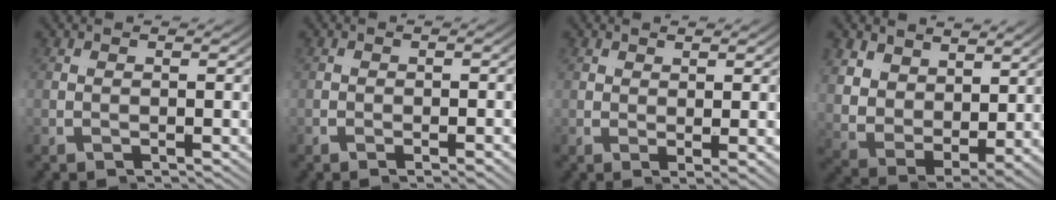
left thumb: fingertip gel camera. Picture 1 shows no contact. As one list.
[{"total": 1.7, "force": [-0.9, -0.8, 1.2], "torque": [-0.028, 0.005, -0.021]}, {"total": 2.8, "force": [0.6, -2.5, 1.2], "torque": [-0.003, 0.025, 0.000]}, {"total": 2.6, "force": [2.6, 0.0, 0.2], "torque": [-0.024, -0.002, 0.045]}]